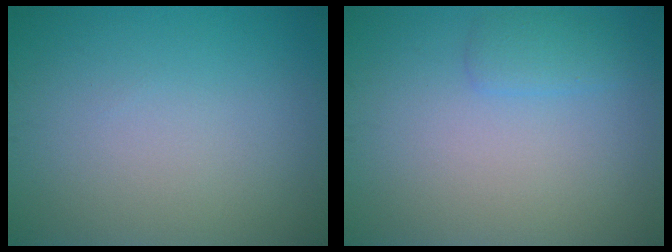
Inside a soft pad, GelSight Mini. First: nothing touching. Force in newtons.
{"total": 1.5, "press": 1.5, "slide": 0.1}